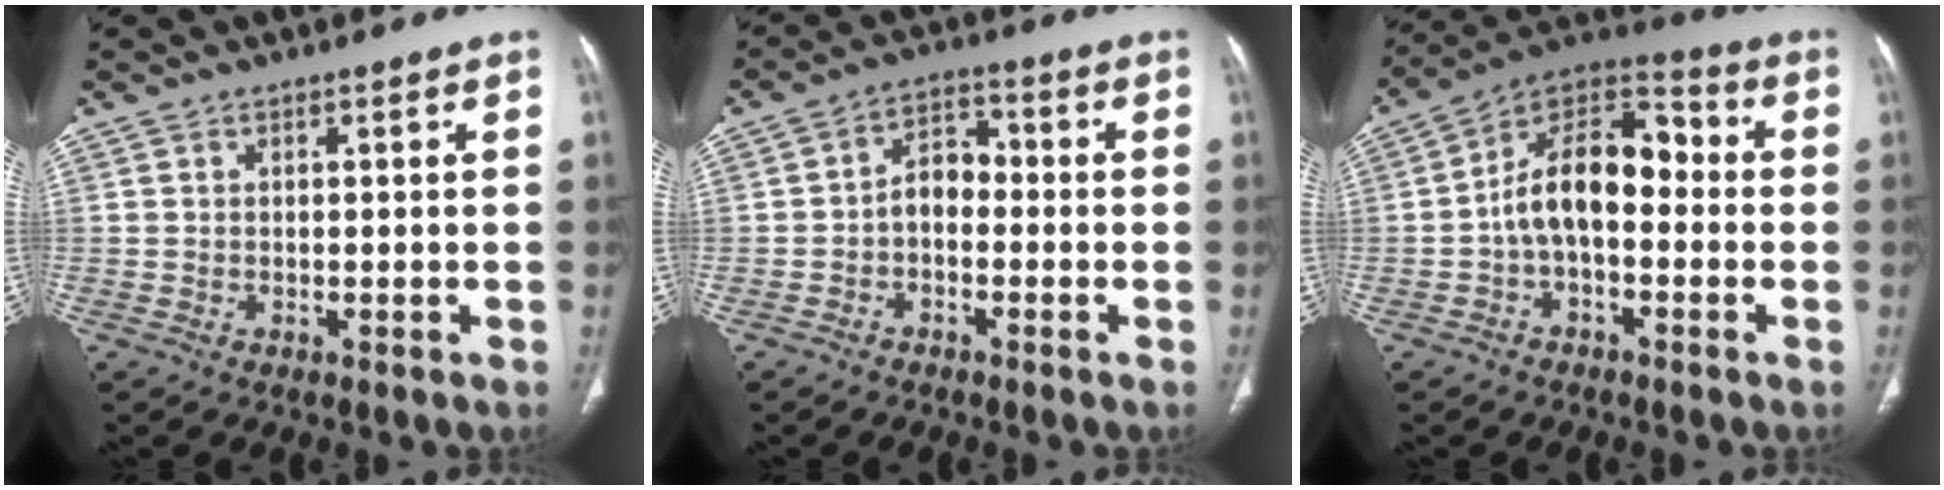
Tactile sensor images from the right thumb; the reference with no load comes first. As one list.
[{"total": 5.5, "force": [-1.3, 3.8, 3.8], "torque": [-0.046, 0.030, -0.035]}, {"total": 13.9, "force": [-1.2, 8.1, 11.2], "torque": [-0.164, 0.048, -0.034]}]